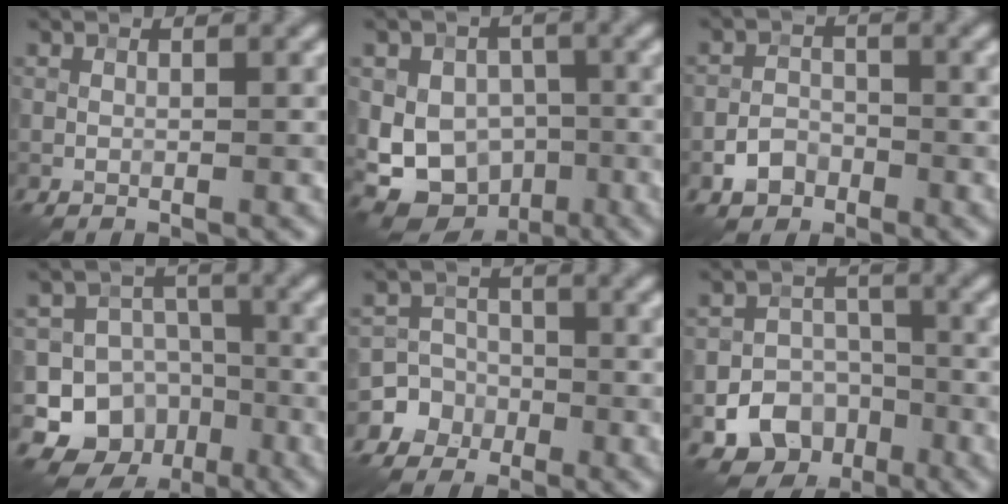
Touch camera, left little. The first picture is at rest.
{"total": 10.9, "force": [-2.9, 8.9, 5.7], "torque": [-0.071, 0.001, -0.072]}
{"total": 2.5, "force": [-1.4, 1.8, 0.9], "torque": [-0.010, 0.007, -0.029]}
{"total": 10.6, "force": [-4.8, 9.1, 2.6], "torque": [-0.025, -0.011, -0.090]}
{"total": 5.7, "force": [-2.7, 5.0, 0.1], "torque": [0.022, -0.001, -0.069]}
{"total": 9.1, "force": [-4.8, 7.4, 2.1], "torque": [-0.005, -0.022, -0.094]}